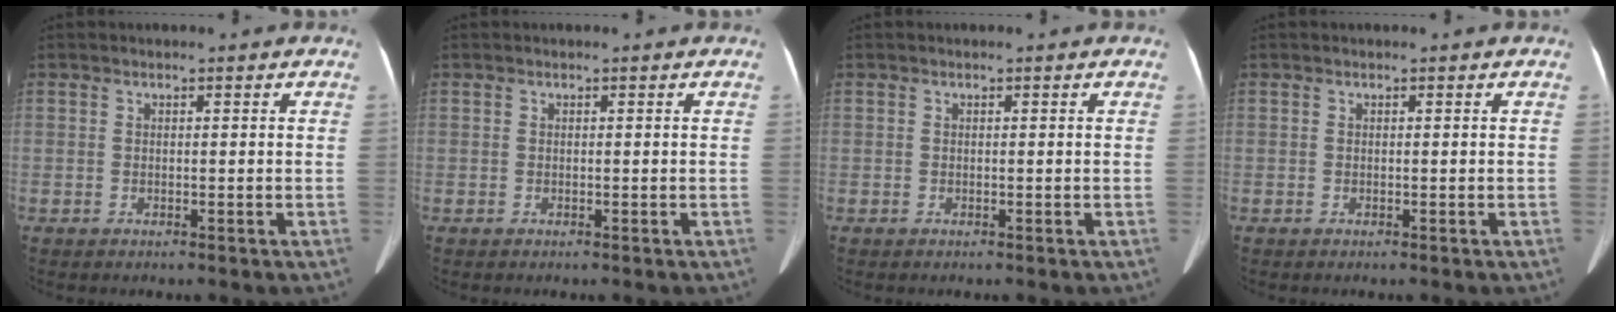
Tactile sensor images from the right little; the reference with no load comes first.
{"total": 0.0}
{"total": 0.0}
{"total": 0.0}